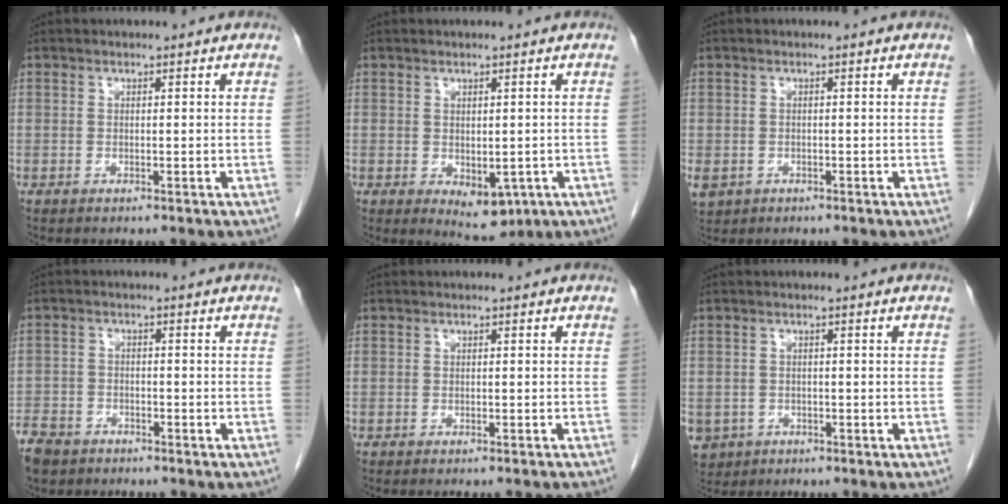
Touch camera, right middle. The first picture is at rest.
{"total": 4.7, "force": [-1.3, 2.5, 3.7], "torque": [-0.044, -0.011, -0.001]}
{"total": 4.6, "force": [-2.0, 3.8, 1.6], "torque": [-0.043, -0.005, -0.026]}
{"total": 6.8, "force": [-5.3, 3.9, 1.9], "torque": [-0.047, -0.003, -0.094]}
{"total": 3.0, "force": [-2.6, -0.3, 1.3], "torque": [-0.015, 0.002, -0.032]}
{"total": 5.7, "force": [-2.7, 4.8, 1.4], "torque": [-0.034, 0.000, -0.039]}